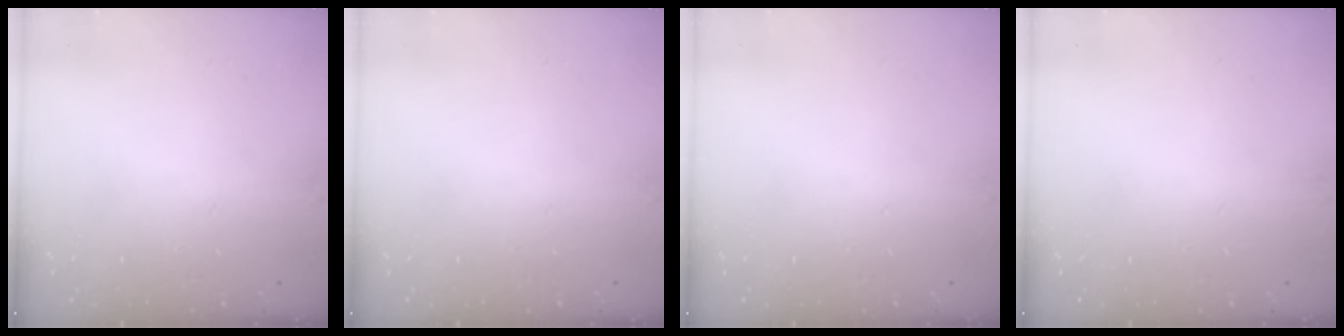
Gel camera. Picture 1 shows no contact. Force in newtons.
{"total": 0.0}
{"total": 0.0}
{"total": 0.0}